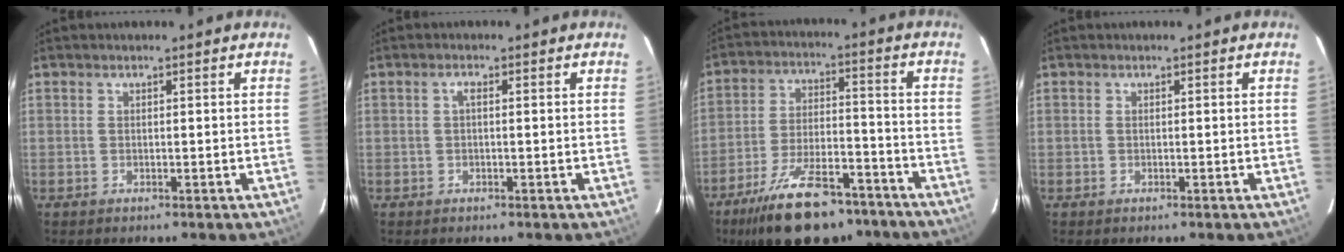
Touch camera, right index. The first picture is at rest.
{"total": 1.0, "force": [0.0, 0.3, 1.0], "torque": [-0.018, 0.006, -0.002]}
{"total": 19.8, "force": [-14.7, 8.0, 10.6], "torque": [-0.202, -0.008, -0.222]}
{"total": 0.0}